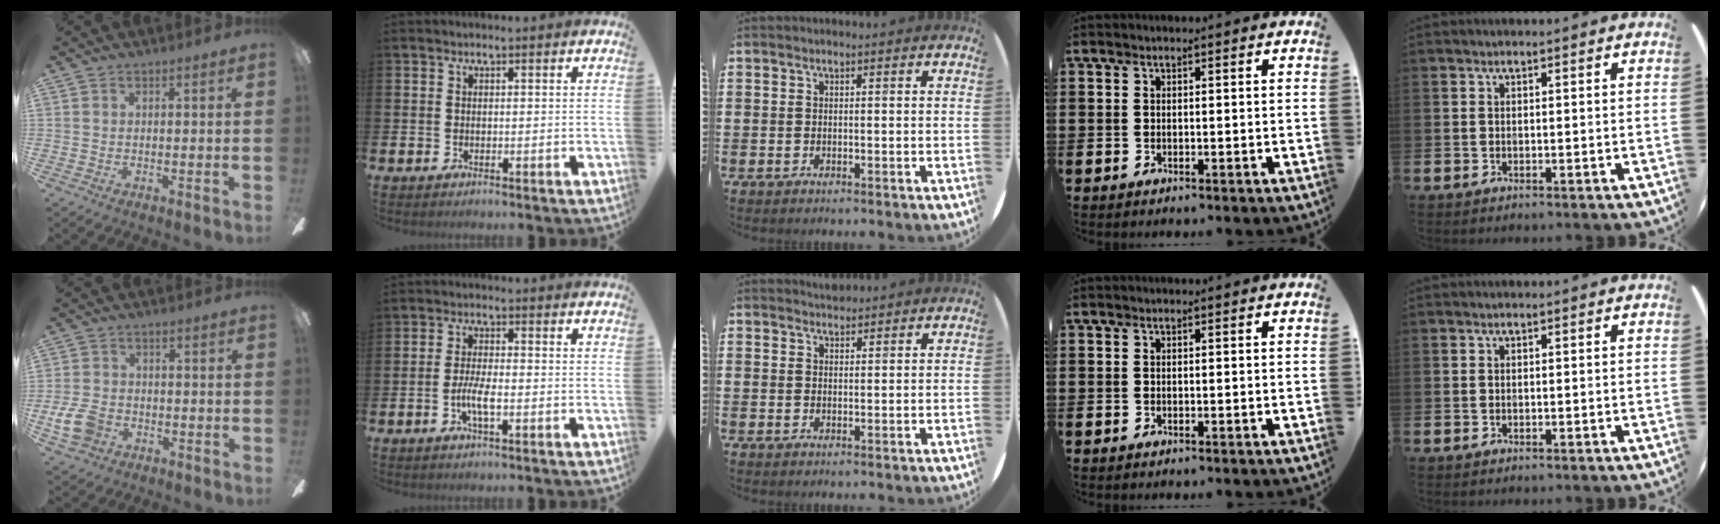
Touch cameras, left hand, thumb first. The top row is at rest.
{"thumb": {"total": 7.8, "force": [-2.9, 5.7, 4.5], "torque": [-0.110, 0.015, -0.055]}, "index": {"total": 3.4, "force": [-1.0, 0.9, 3.1], "torque": [-0.069, 0.003, -0.020]}, "middle": {"total": 1.8, "force": [1.7, 0.3, -0.1], "torque": [0.001, 0.001, 0.033]}}